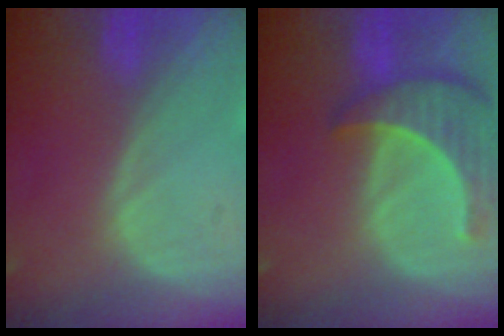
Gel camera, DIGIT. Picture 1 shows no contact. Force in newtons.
{"total": 7.8, "press": 7.5, "slide": 2.4}